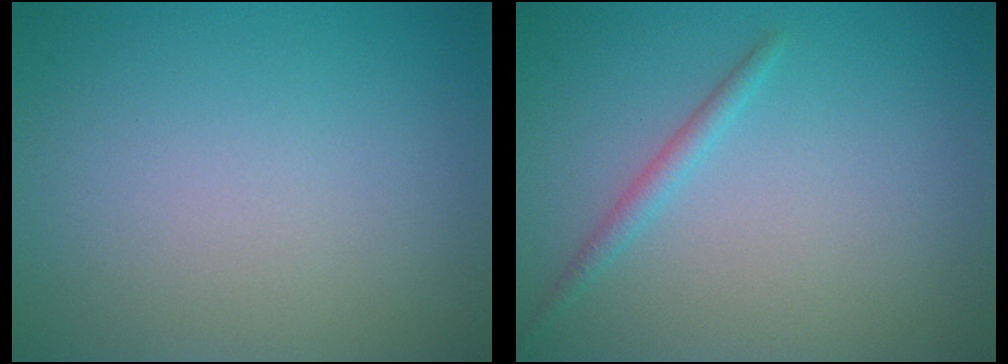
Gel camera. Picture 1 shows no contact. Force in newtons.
{"total": 1.3, "press": 1.3, "slide": 0.0}